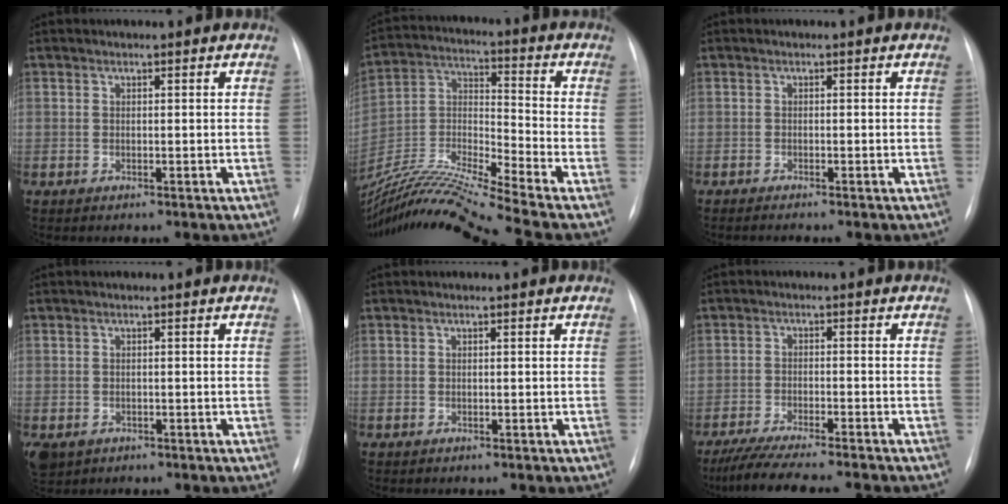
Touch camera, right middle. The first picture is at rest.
{"total": 20.5, "force": [-17.7, -1.9, 10.3], "torque": [-0.229, -0.016, -0.327]}
{"total": 1.6, "force": [-1.3, -0.1, 0.9], "torque": [-0.011, -0.002, -0.015]}
{"total": 4.8, "force": [-2.5, 3.8, 1.6], "torque": [-0.038, -0.002, -0.033]}
{"total": 0.0}
{"total": 12.1, "force": [-10.6, 0.1, 5.9], "torque": [-0.080, -0.024, -0.164]}